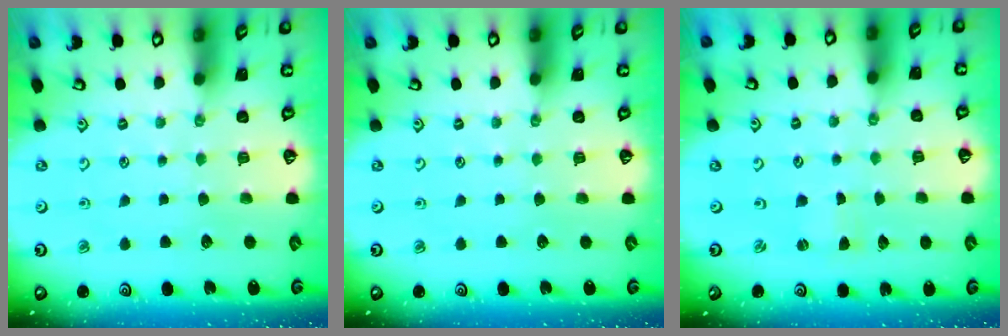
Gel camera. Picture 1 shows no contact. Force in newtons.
{"total": 0.0}
{"total": 0.0}